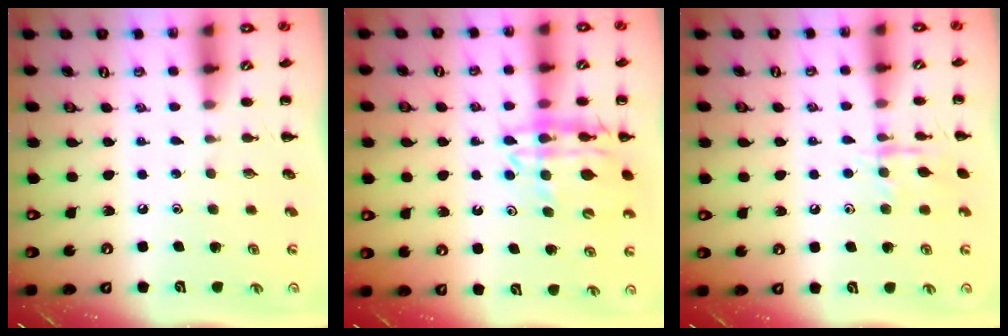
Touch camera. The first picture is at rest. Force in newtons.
{"total": 14.4, "press": 14.0, "slide": 3.4}
{"total": 9.1, "press": 9.1, "slide": 0.7}